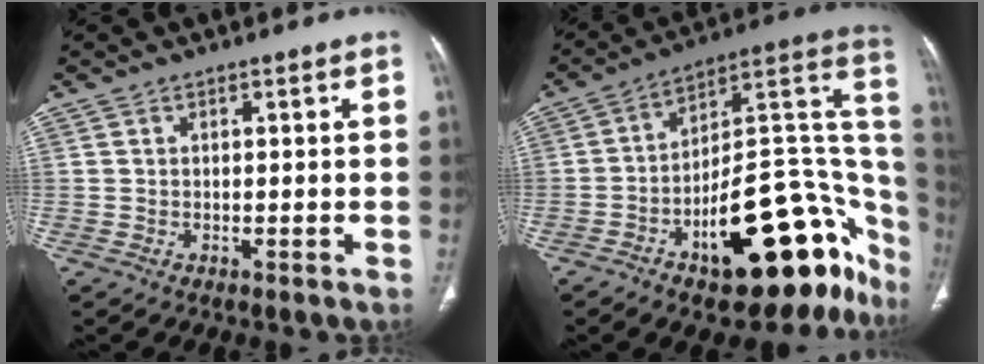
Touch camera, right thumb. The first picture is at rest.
{"total": 31.0, "force": [-13.6, 13.3, 24.4], "torque": [-0.215, 0.104, -0.191]}